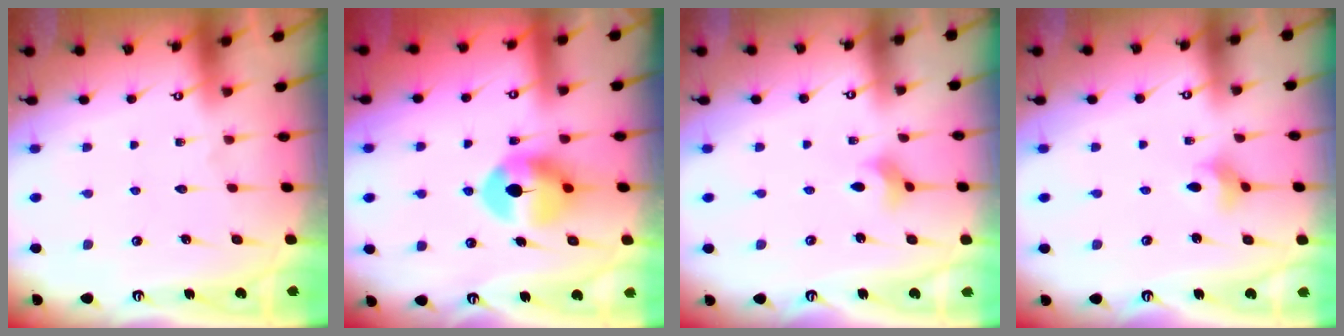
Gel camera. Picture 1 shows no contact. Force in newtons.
{"total": 9.3, "press": 9.3, "slide": 0.4}
{"total": 2.5, "press": 2.4, "slide": 0.5}
{"total": 3.0, "press": 3.0, "slide": 0.7}